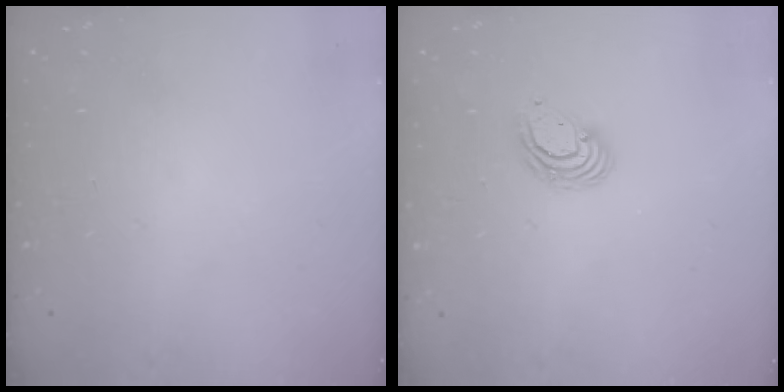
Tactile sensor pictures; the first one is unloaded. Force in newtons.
{"total": 5.2, "press": 5.2, "slide": 0.3}